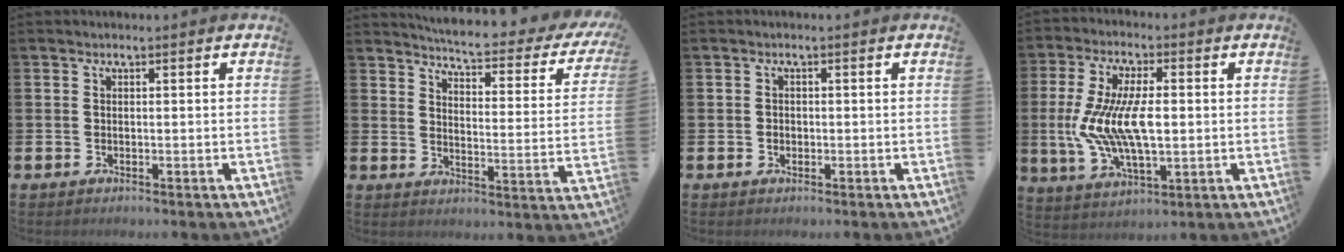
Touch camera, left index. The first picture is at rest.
{"total": 5.0, "force": [4.6, 0.4, 2.0], "torque": [-0.052, -0.041, 0.071]}
{"total": 0.8, "force": [0.0, 0.7, 0.3], "torque": [-0.001, 0.003, -0.003]}
{"total": 10.4, "force": [0.3, 4.7, 9.3], "torque": [-0.200, -0.004, 0.001]}